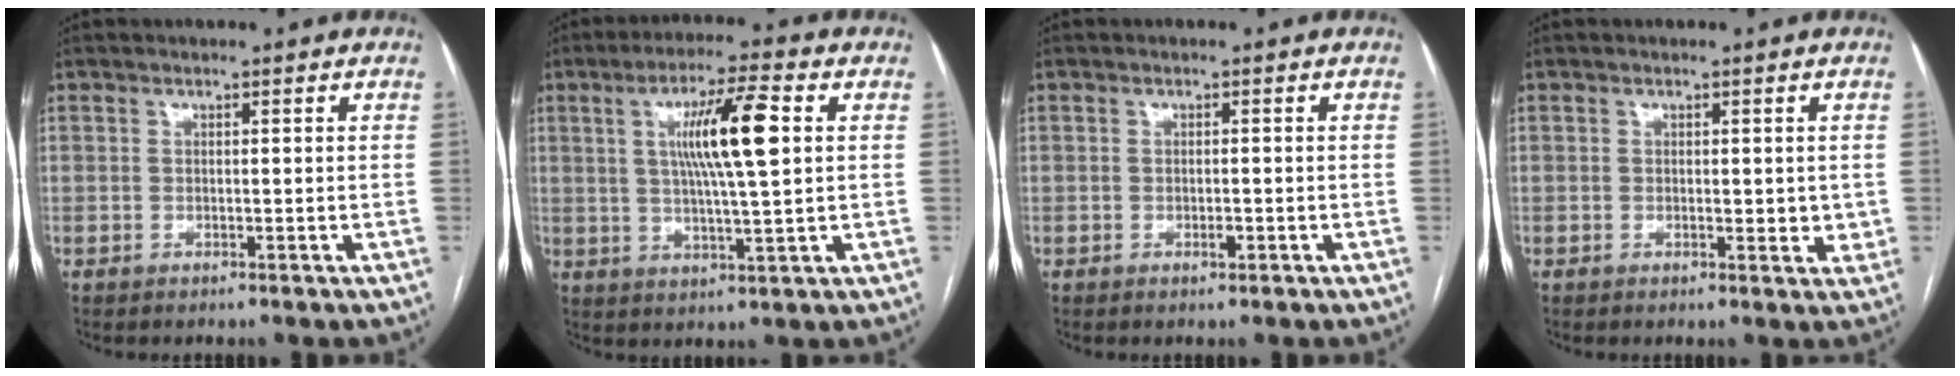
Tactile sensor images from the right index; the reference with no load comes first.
{"total": 10.8, "force": [2.4, 0.5, 10.5], "torque": [-0.184, 0.004, 0.042]}
{"total": 1.1, "force": [-0.4, 0.5, 0.9], "torque": [-0.016, -0.001, -0.003]}
{"total": 2.6, "force": [0.3, 1.5, 2.2], "torque": [-0.023, -0.005, 0.003]}